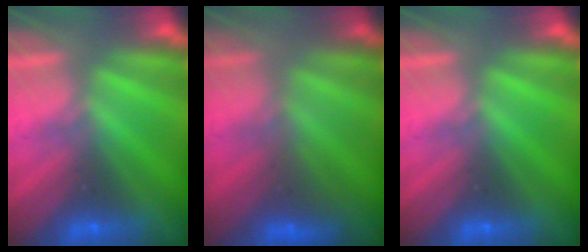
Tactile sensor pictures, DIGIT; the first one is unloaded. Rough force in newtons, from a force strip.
{"total": 3.0}
{"total": 0.0}